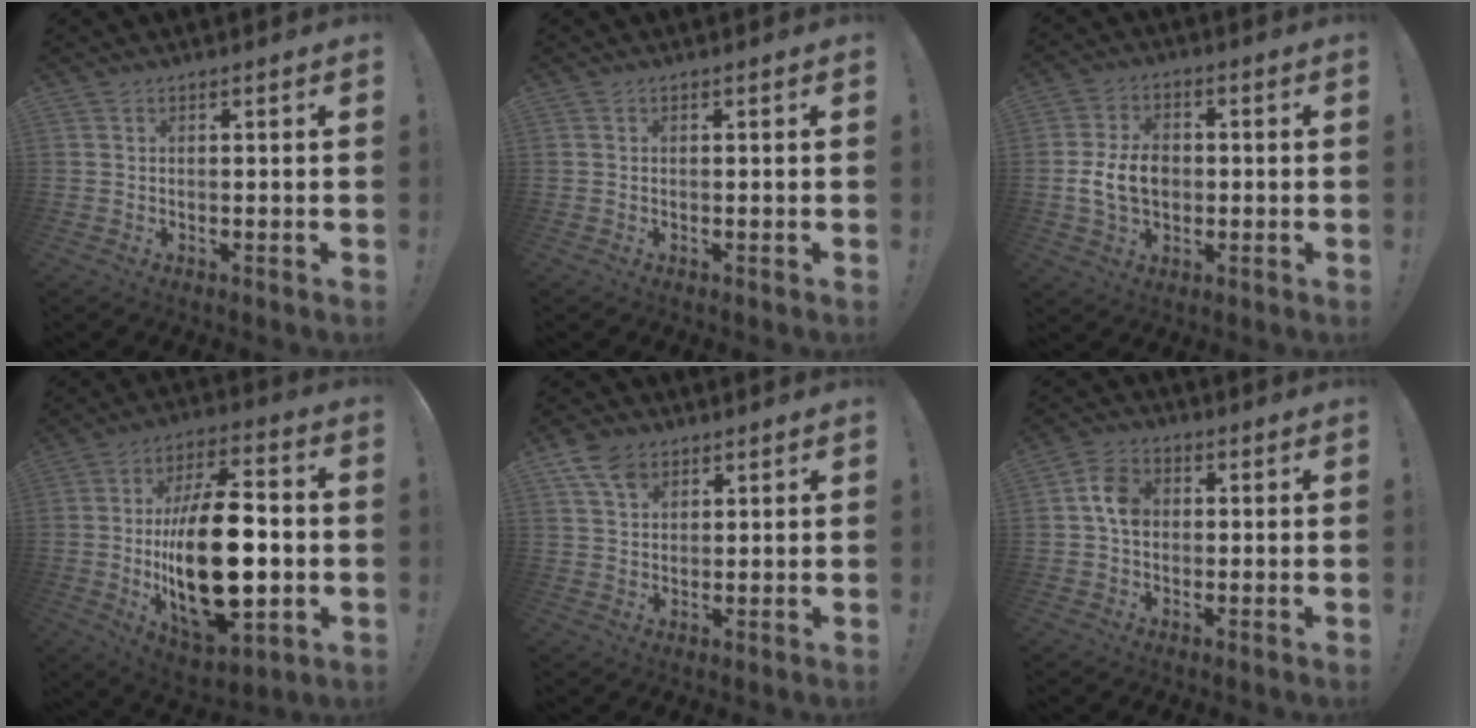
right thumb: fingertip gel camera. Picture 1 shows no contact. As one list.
[{"total": 0.0}, {"total": 10.3, "force": [-0.8, 7.6, 7.0], "torque": [-0.121, 0.004, -0.013]}, {"total": 27.0, "force": [-2.2, 13.1, 23.6], "torque": [-0.431, -0.002, -0.031]}, {"total": 7.4, "force": [4.3, 4.9, 3.4], "torque": [-0.062, -0.010, 0.084]}, {"total": 8.1, "force": [0.5, 6.2, 5.1], "torque": [-0.086, 0.017, 0.013]}]